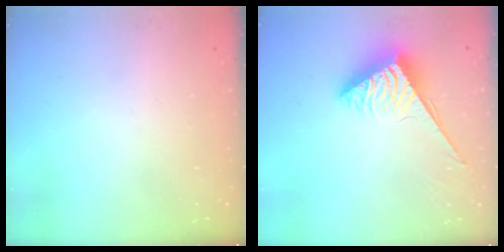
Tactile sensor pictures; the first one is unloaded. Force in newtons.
{"total": 4.0, "press": 4.0, "slide": 0.5}